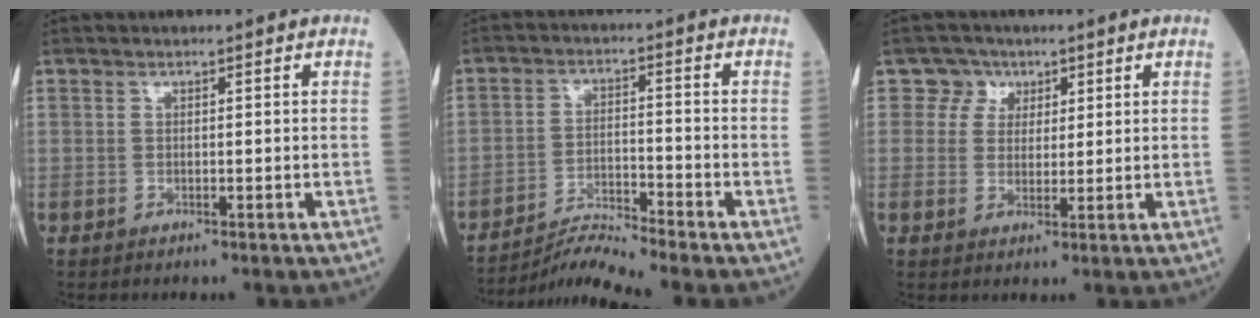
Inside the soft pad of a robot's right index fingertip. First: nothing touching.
{"total": 5.8, "force": [-5.3, -2.4, 0.1], "torque": [-0.018, -0.015, -0.096]}
{"total": 3.6, "force": [1.7, 3.2, -0.2], "torque": [0.011, 0.005, 0.025]}